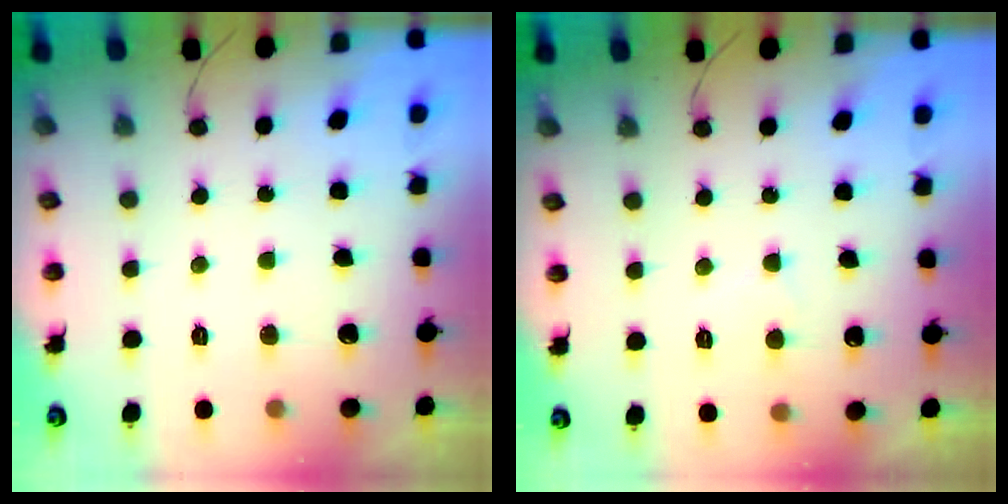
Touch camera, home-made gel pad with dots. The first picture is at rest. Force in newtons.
{"total": 2.9, "press": 2.9, "slide": 0.3}